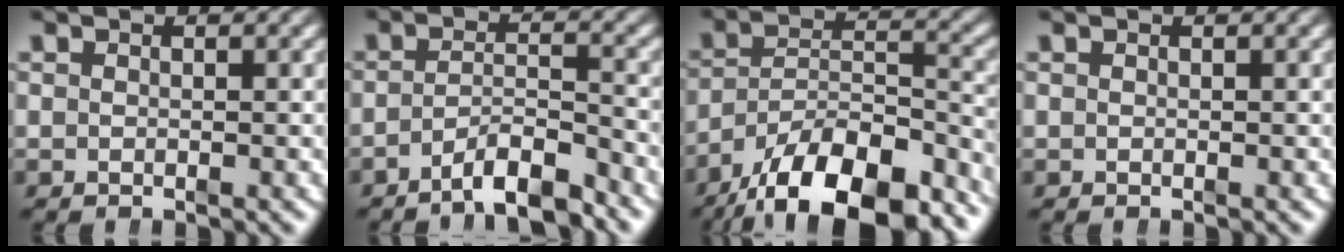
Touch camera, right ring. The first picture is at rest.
{"total": 4.7, "force": [-4.1, 1.1, 2.1], "torque": [-0.028, -0.016, -0.066]}
{"total": 13.8, "force": [-9.3, 6.7, 7.7], "torque": [-0.112, -0.038, -0.128]}
{"total": 0.0}